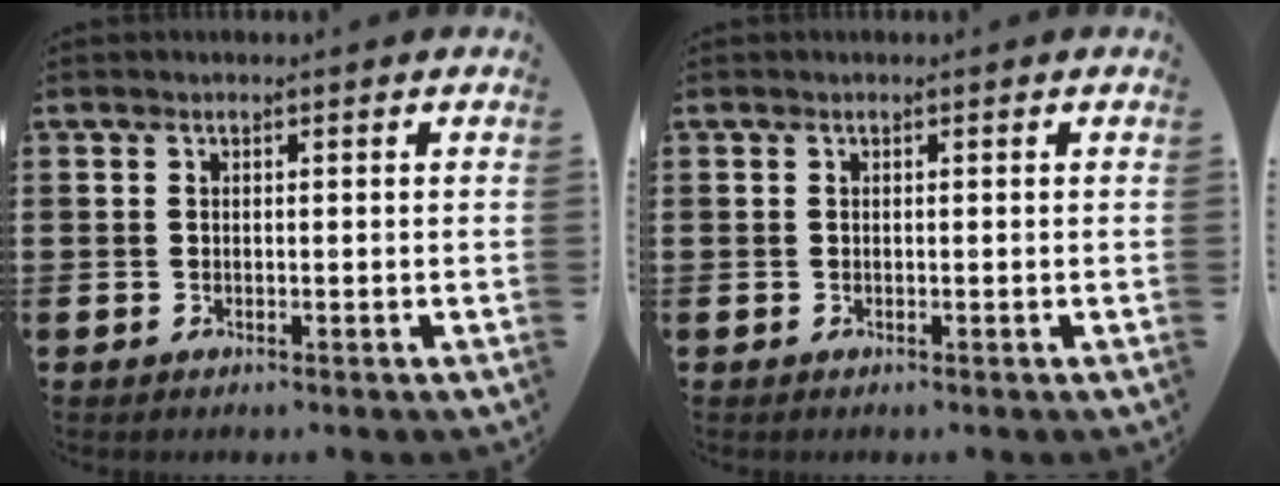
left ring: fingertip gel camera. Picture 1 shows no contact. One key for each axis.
{"total": 0.0}